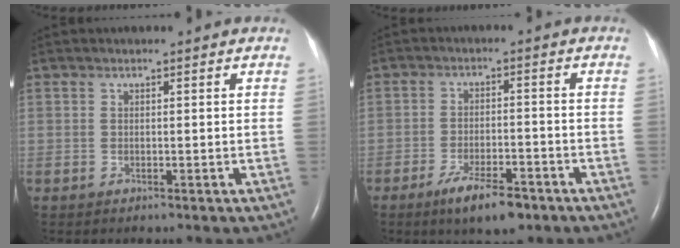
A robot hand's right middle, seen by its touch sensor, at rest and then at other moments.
{"total": 7.2, "force": [-4.8, 1.9, 5.0], "torque": [-0.093, -0.008, -0.078]}